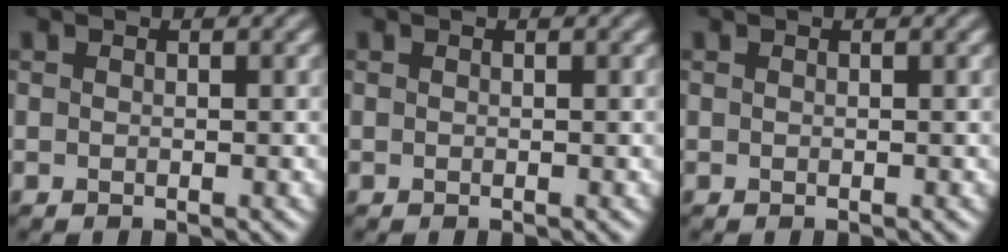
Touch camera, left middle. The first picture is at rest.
{"total": 0.0}
{"total": 0.0}